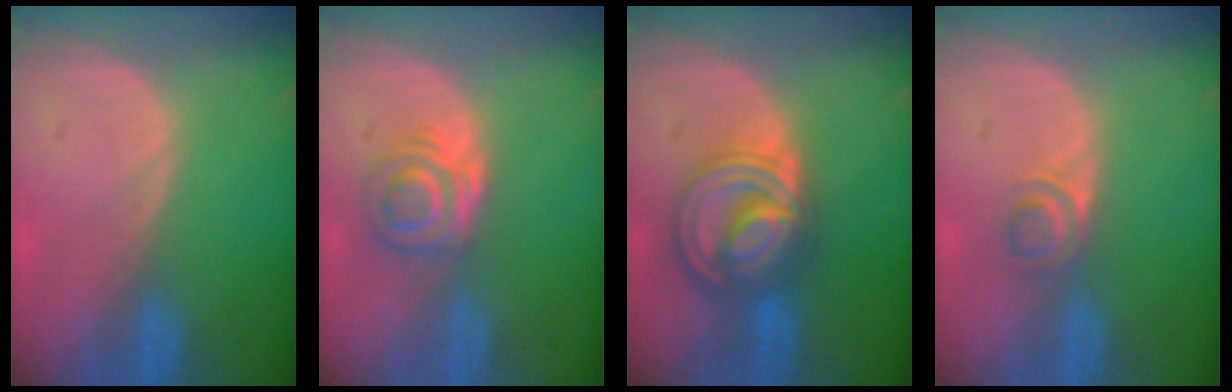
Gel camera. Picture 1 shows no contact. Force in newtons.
{"total": 5.2, "press": 4.8, "slide": 1.9}
{"total": 9.0, "press": 8.9, "slide": 0.7}
{"total": 2.8, "press": 2.7, "slide": 1.0}